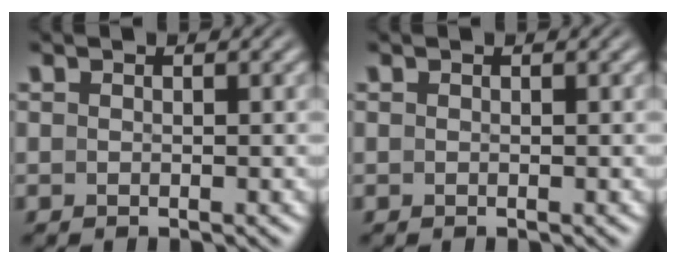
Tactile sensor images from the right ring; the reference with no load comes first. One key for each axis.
{"total": 0.0}